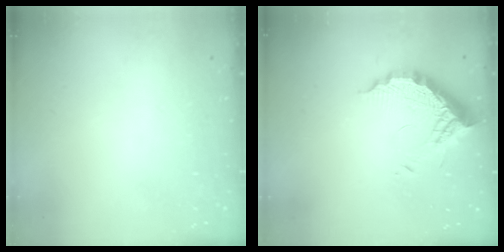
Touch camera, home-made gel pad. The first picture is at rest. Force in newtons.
{"total": 11.8, "press": 11.7, "slide": 1.0}